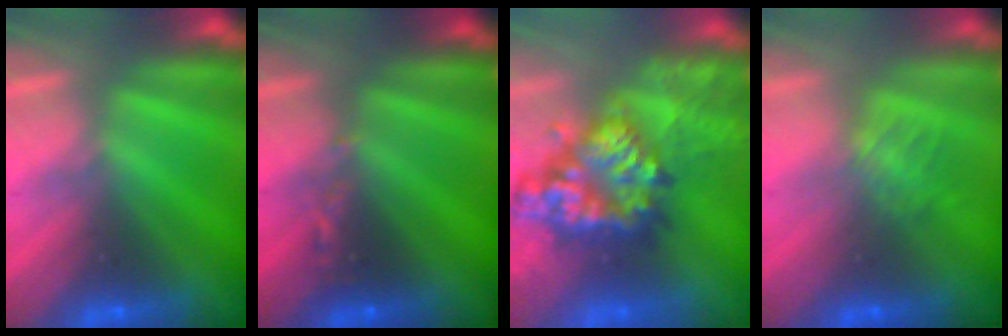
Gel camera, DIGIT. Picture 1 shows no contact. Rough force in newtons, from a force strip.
{"total": 2.4}
{"total": 5.7}
{"total": 1.3}